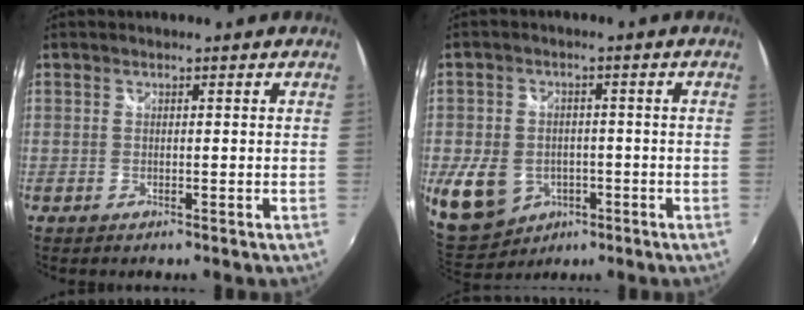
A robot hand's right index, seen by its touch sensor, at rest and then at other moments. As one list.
[{"total": 13.4, "force": [-4.8, 10.5, 6.7], "torque": [-0.187, -0.017, -0.064]}]